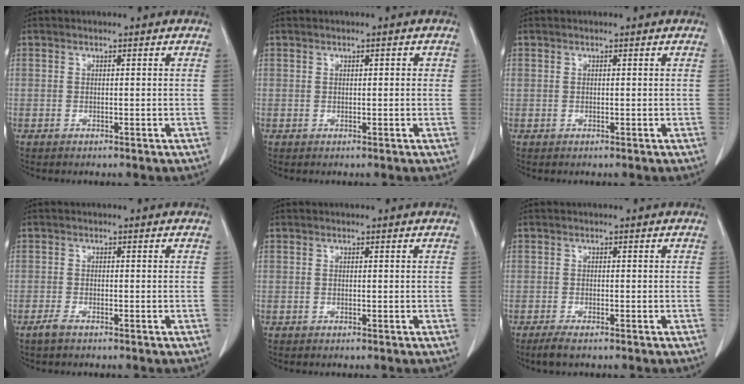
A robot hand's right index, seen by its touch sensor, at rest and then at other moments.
{"total": 0.9, "force": [0.2, 0.4, 0.8], "torque": [-0.011, 0.002, 0.003]}
{"total": 0.0}
{"total": 1.7, "force": [-1.3, 0.4, 1.1], "torque": [-0.029, -0.003, -0.026]}
{"total": 0.0}
{"total": 2.4, "force": [-1.8, 0.3, 1.6], "torque": [-0.037, -0.006, -0.034]}